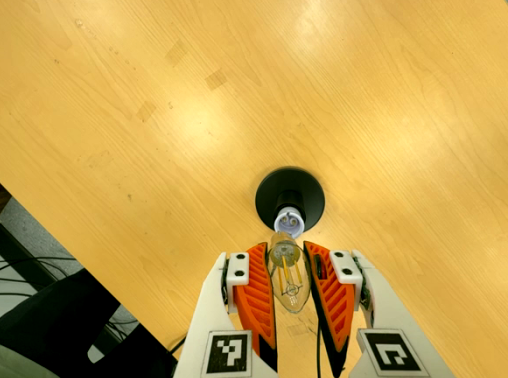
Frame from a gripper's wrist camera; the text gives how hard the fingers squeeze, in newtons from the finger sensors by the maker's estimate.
{"total": 20.8, "left": 22.9, "right": 18.8}